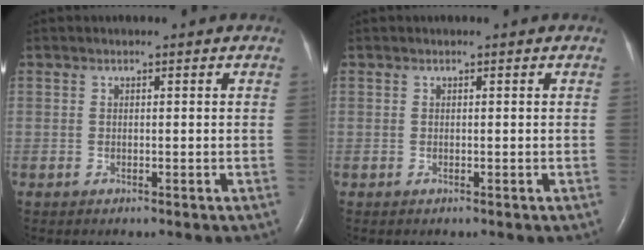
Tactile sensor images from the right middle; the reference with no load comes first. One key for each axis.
{"total": 0.0}